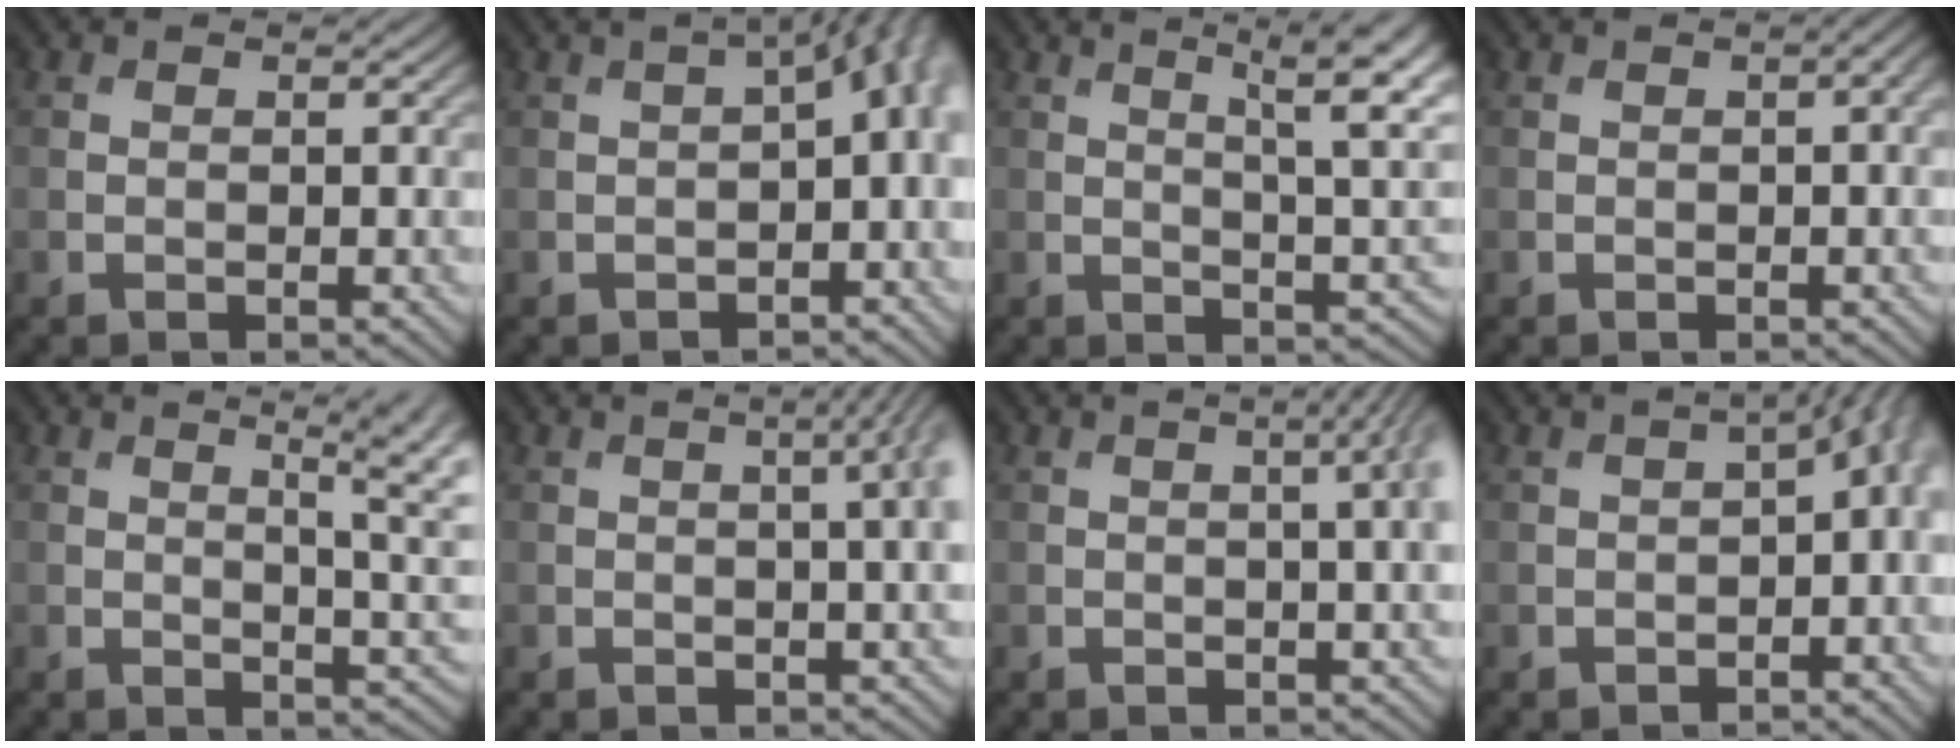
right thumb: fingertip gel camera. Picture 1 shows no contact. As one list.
[{"total": 7.6, "force": [-0.6, 3.7, 6.5], "torque": [-0.080, -0.001, -0.007]}, {"total": 10.2, "force": [5.0, 2.8, 8.4], "torque": [-0.106, 0.016, 0.064]}, {"total": 1.7, "force": [0.1, 0.4, 1.6], "torque": [-0.023, 0.005, 0.001]}, {"total": 9.3, "force": [3.4, 3.0, 8.1], "torque": [-0.094, 0.023, 0.041]}, {"total": 6.0, "force": [1.1, 1.7, 5.7], "torque": [-0.059, 0.025, 0.005]}, {"total": 5.4, "force": [1.0, 1.4, 5.1], "torque": [-0.057, 0.022, 0.005]}, {"total": 6.1, "force": [-0.4, 3.0, 5.2], "torque": [-0.068, -0.002, -0.002]}]